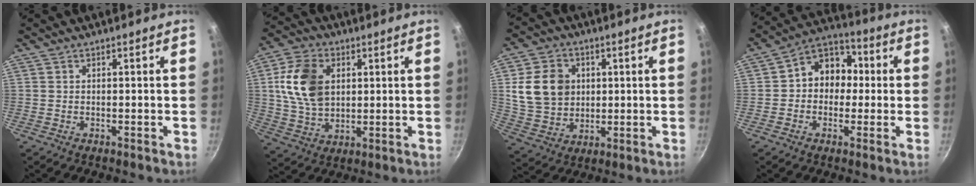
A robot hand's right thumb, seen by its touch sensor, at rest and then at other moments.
{"total": 13.6, "force": [2.8, 9.5, 9.4], "torque": [-0.159, -0.001, 0.054]}
{"total": 13.1, "force": [2.4, 10.7, 7.1], "torque": [-0.109, -0.006, 0.051]}
{"total": 10.6, "force": [0.3, 8.8, 6.0], "torque": [-0.040, 0.031, -0.016]}